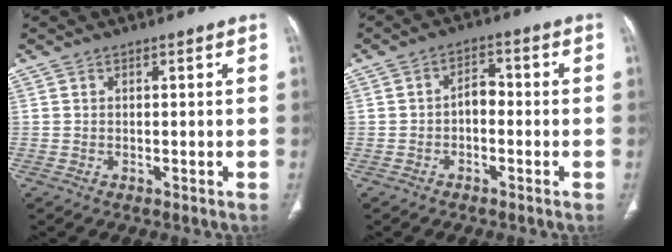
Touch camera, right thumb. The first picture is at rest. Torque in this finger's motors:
{"motor_torque": [0.37, 0.95, 0.40, -0.13, 0.01]}